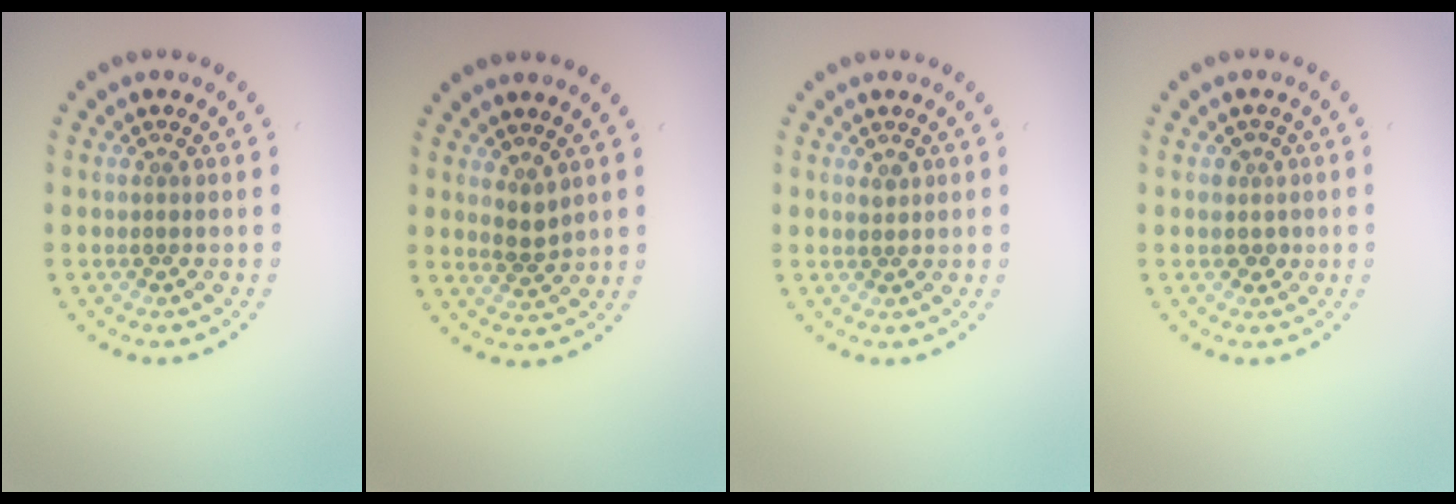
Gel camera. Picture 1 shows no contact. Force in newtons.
{"total": 1.6, "press": 1.3, "slide": 0.9}
{"total": 0.8, "press": 0.7, "slide": 0.2}
{"total": 1.3, "press": 1.1, "slide": 0.7}